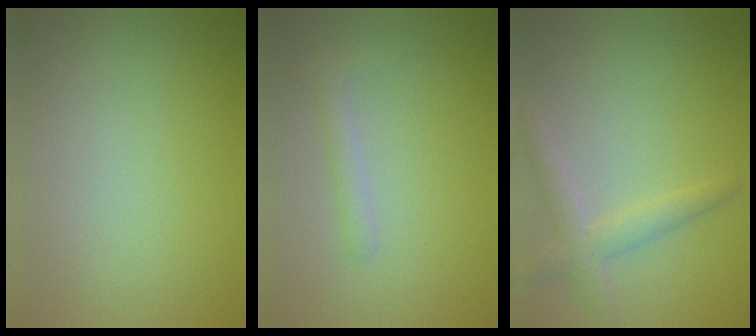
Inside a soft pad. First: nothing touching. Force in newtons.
{"total": 1.3, "press": 1.3, "slide": 0.1}
{"total": 2.8, "press": 2.8, "slide": 0.2}